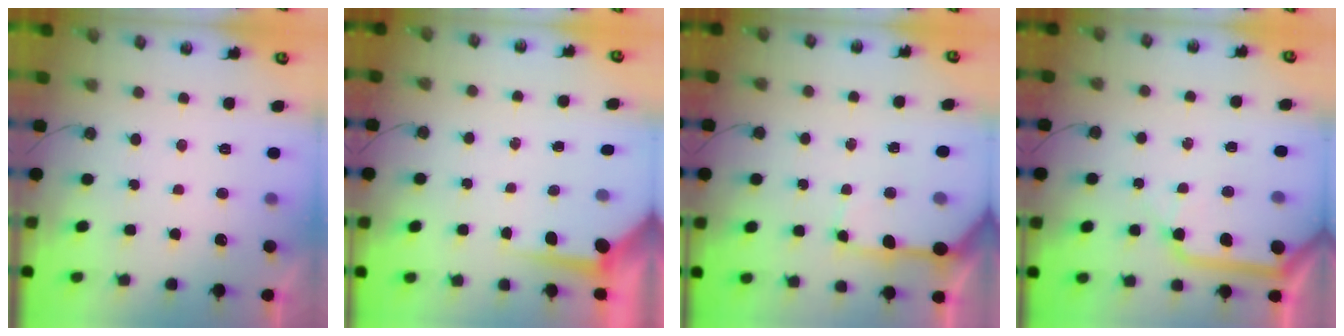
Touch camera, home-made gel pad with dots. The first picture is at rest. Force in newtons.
{"total": 5.2, "press": 5.1, "slide": 0.6}
{"total": 10.0, "press": 9.9, "slide": 1.3}
{"total": 12.1, "press": 12.0, "slide": 1.7}